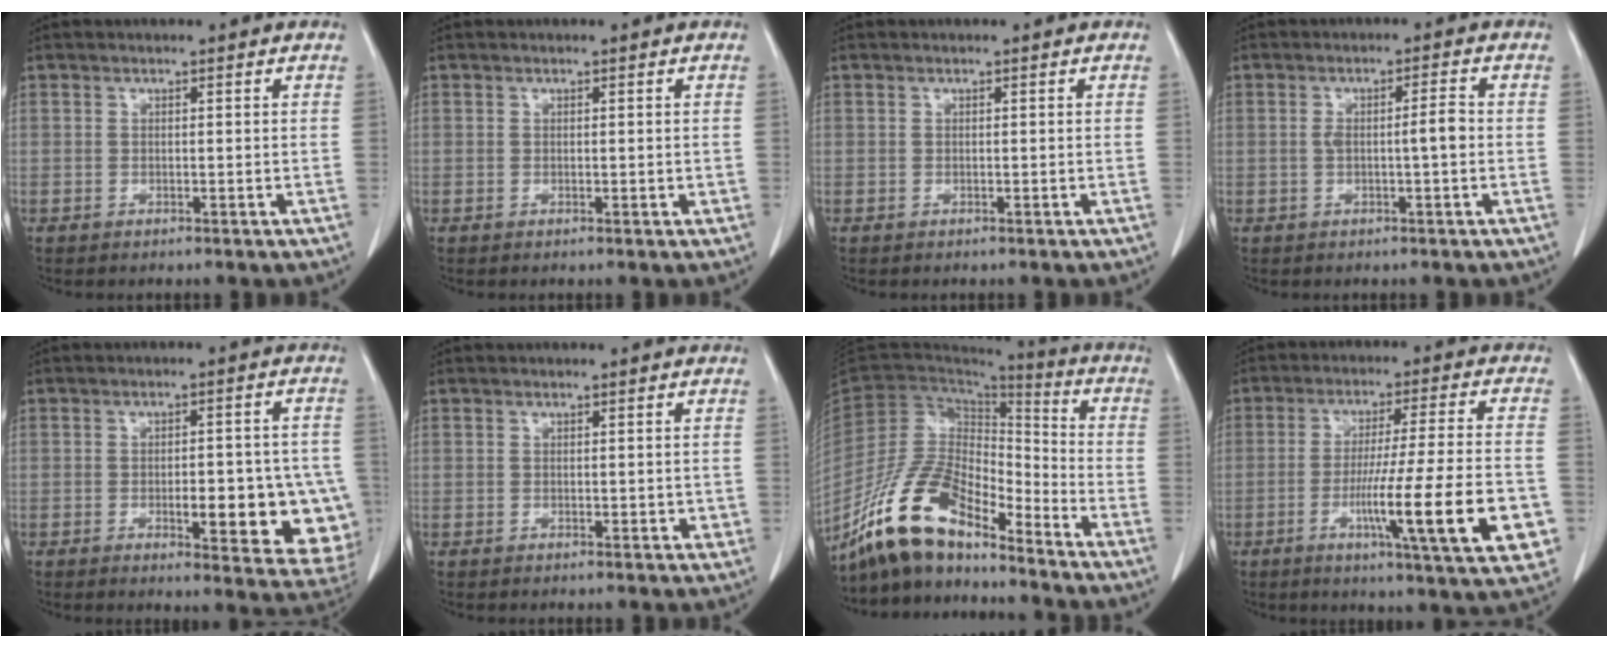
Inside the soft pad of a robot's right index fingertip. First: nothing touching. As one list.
[{"total": 0.7, "force": [0.0, 0.4, 0.6], "torque": [-0.006, 0.000, 0.001]}, {"total": 0.0}, {"total": 3.6, "force": [-0.3, 0.3, 3.6], "torque": [-0.065, 0.008, -0.003]}, {"total": 14.3, "force": [-3.6, 4.7, 13.1], "torque": [-0.100, 0.016, -0.028]}, {"total": 1.3, "force": [0.0, 0.9, 1.0], "torque": [-0.008, -0.001, 0.001]}, {"total": 14.6, "force": [-11.8, 4.6, 7.3], "torque": [-0.142, 0.023, -0.221]}, {"total": 17.8, "force": [-5.5, 0.6, 16.9], "torque": [-0.219, -0.016, -0.079]}]